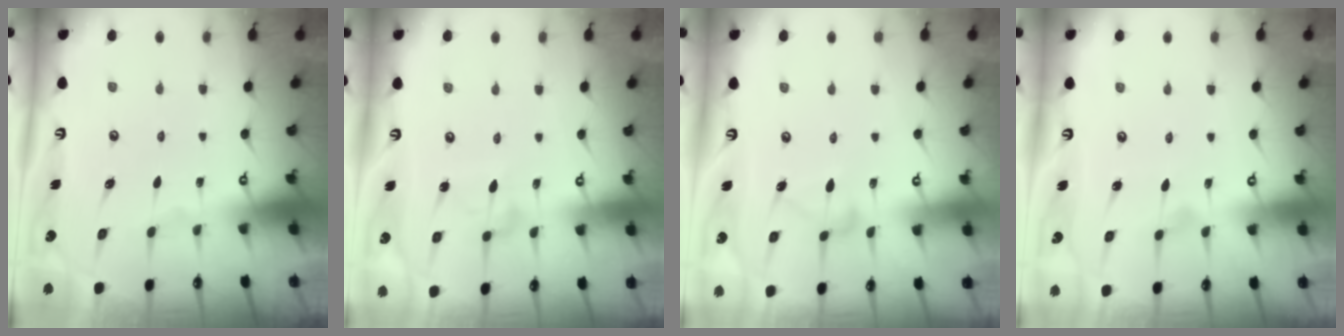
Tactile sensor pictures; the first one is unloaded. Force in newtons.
{"total": 5.3, "press": 5.2, "slide": 0.4}
{"total": 7.7, "press": 7.7, "slide": 0.4}
{"total": 5.1, "press": 5.0, "slide": 0.3}